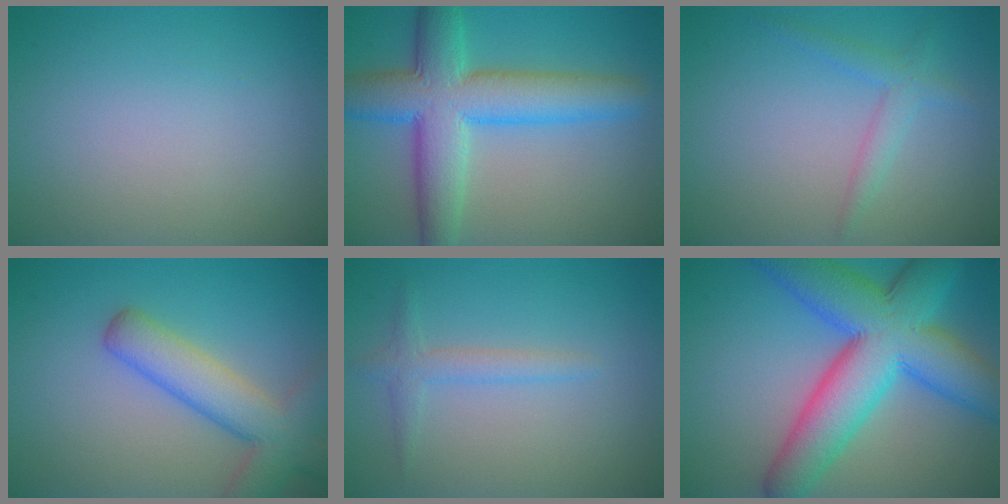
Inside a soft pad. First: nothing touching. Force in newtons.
{"total": 8.8, "press": 8.8, "slide": 0.2}
{"total": 2.0, "press": 2.0, "slide": 0.1}
{"total": 6.1, "press": 6.1, "slide": 0.4}
{"total": 1.8, "press": 1.8, "slide": 0.1}
{"total": 12.0, "press": 12.0, "slide": 0.2}